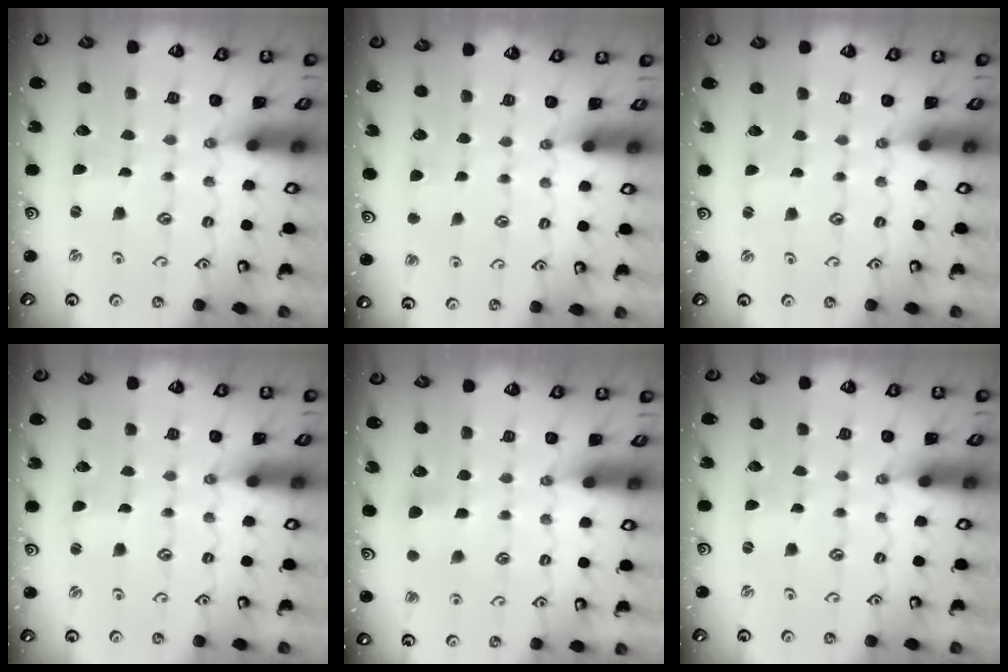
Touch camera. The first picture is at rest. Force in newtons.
{"total": 4.0, "press": 3.9, "slide": 0.5}
{"total": 0.7, "press": 0.7, "slide": 0.1}
{"total": 0.0}
{"total": 5.4, "press": 5.4, "slide": 0.8}
{"total": 0.0}